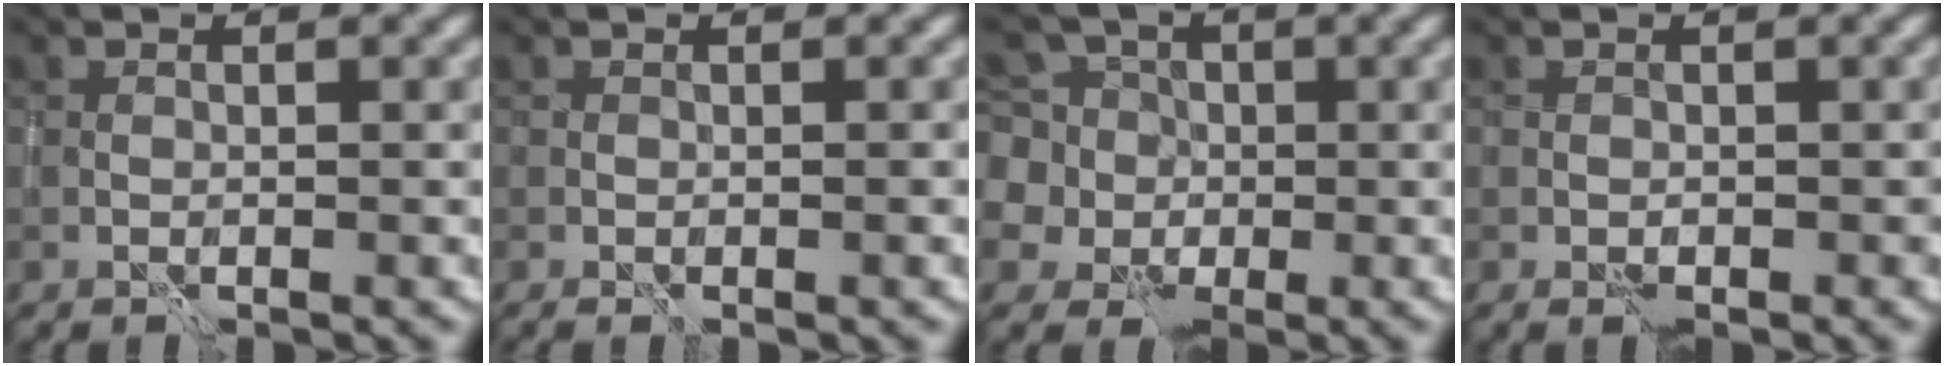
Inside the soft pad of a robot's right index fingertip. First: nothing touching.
{"total": 0.7, "force": [-0.3, 0.2, 0.6], "torque": [-0.002, 0.005, -0.001]}
{"total": 8.4, "force": [0.8, 8.0, 2.6], "torque": [-0.063, 0.025, -0.032]}
{"total": 1.2, "force": [-0.6, 0.8, 0.8], "torque": [-0.008, 0.001, -0.008]}